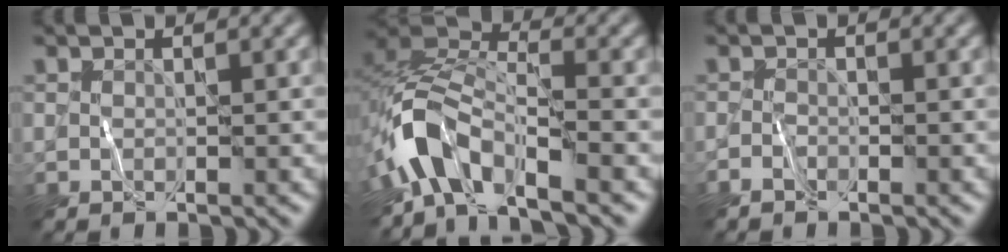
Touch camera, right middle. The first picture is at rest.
{"total": 5.7, "force": [-3.9, 2.2, 3.4], "torque": [-0.058, 0.007, -0.088]}
{"total": 0.9, "force": [-0.9, 0.3, 0.1], "torque": [-0.002, 0.005, -0.021]}